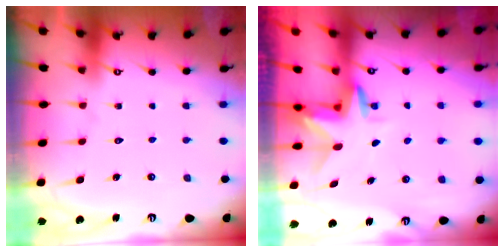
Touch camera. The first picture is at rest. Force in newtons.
{"total": 2.9, "press": 2.9, "slide": 0.2}